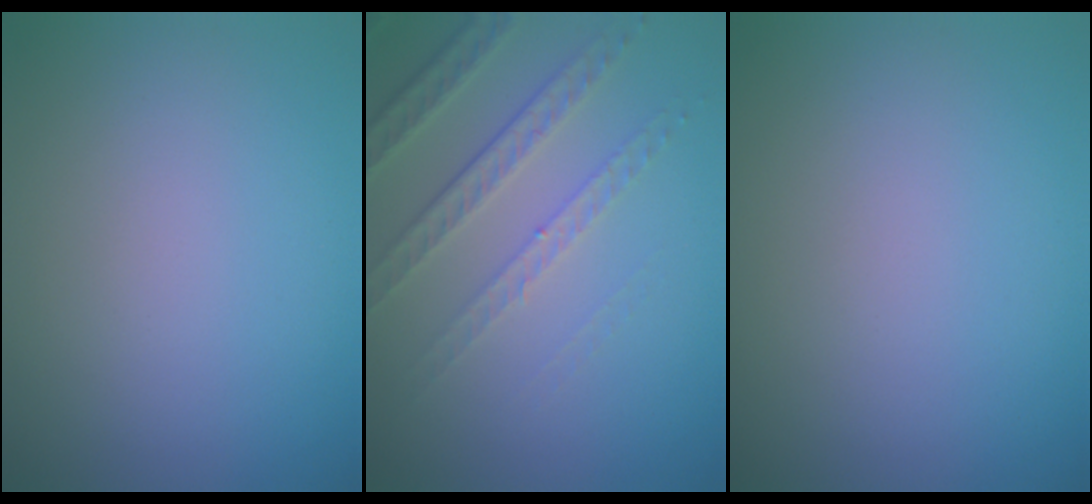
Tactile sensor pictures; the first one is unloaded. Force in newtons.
{"total": 4.7, "press": 3.2, "slide": 3.4}
{"total": 0.0}